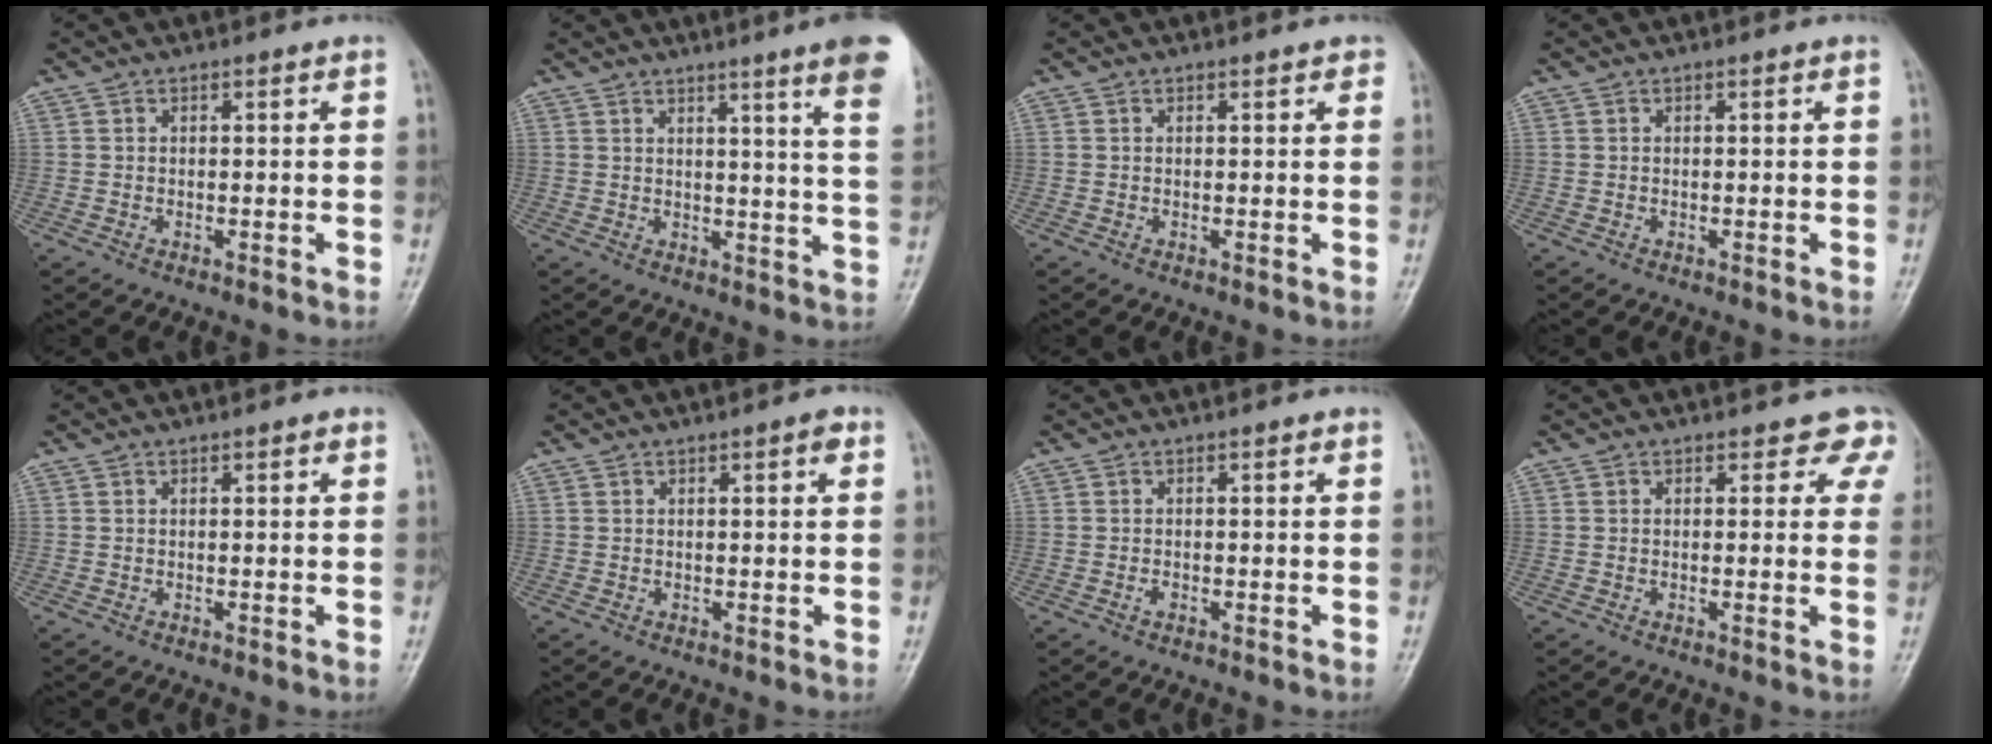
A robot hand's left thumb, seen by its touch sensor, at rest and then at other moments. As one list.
[{"total": 13.4, "force": [8.6, 0.3, 10.2], "torque": [-0.118, -0.040, 0.086]}, {"total": 1.2, "force": [0.7, 0.6, 0.8], "torque": [-0.005, -0.001, 0.005]}, {"total": 0.0}, {"total": 0.8, "force": [0.4, 0.3, 0.6], "torque": [-0.007, 0.001, 0.003]}, {"total": 1.7, "force": [0.8, 0.5, 1.5], "torque": [-0.018, 0.000, 0.008]}, {"total": 0.9, "force": [-0.3, 0.5, 0.7], "torque": [-0.011, 0.003, -0.005]}, {"total": 4.4, "force": [3.4, 2.6, 1.2], "torque": [0.025, -0.014, 0.015]}]